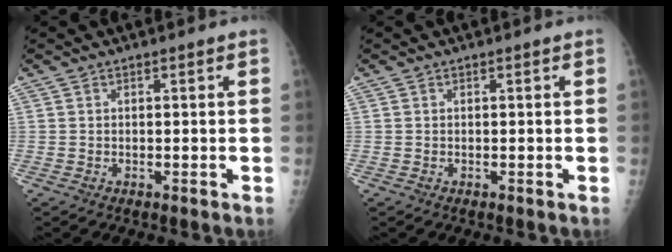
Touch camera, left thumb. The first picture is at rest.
{"total": 0.0}